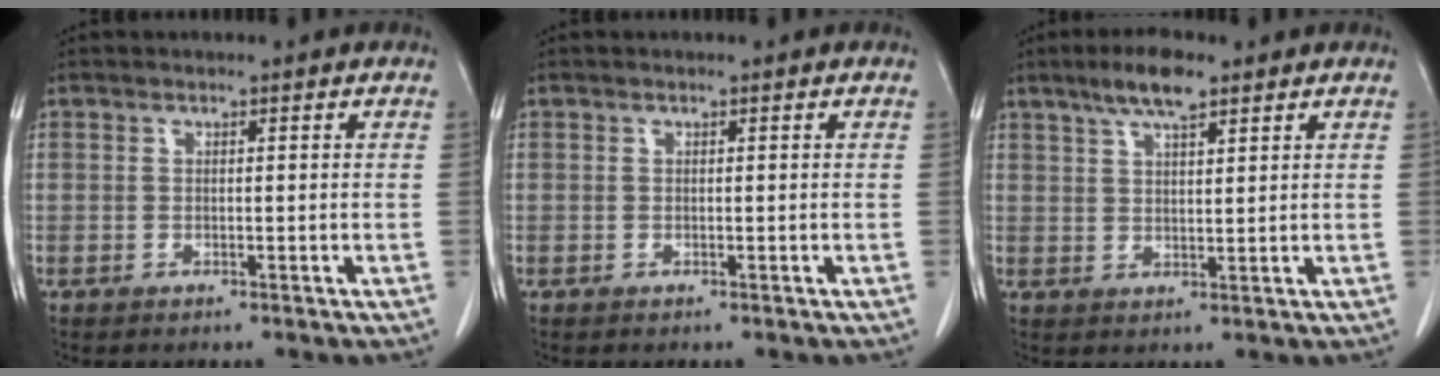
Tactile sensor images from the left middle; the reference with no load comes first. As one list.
[{"total": 0.0}, {"total": 6.1, "force": [4.2, 1.2, 4.2], "torque": [-0.085, 0.007, 0.076]}]